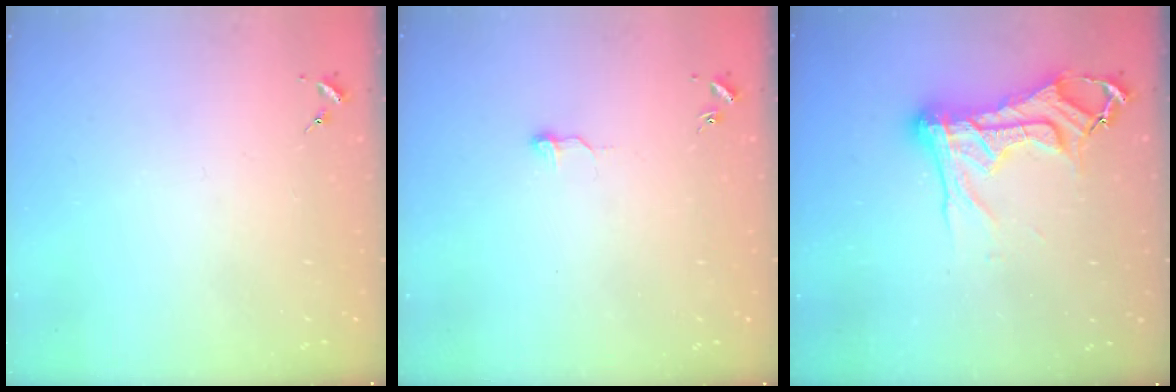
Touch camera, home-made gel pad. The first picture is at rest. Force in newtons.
{"total": 4.6, "press": 4.5, "slide": 0.6}
{"total": 17.6, "press": 17.6, "slide": 1.8}